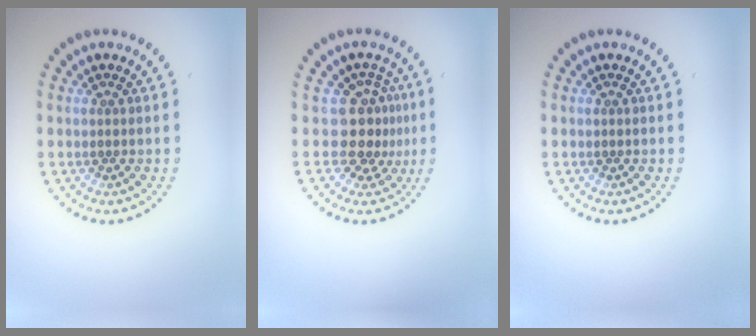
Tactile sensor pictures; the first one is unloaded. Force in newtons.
{"total": 3.4, "press": 2.5, "slide": 2.3}
{"total": 0.0}